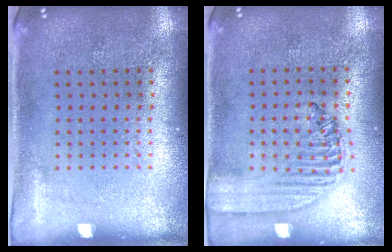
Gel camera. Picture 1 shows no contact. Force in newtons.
{"total": 1.5, "press": 1.4, "slide": 0.5}